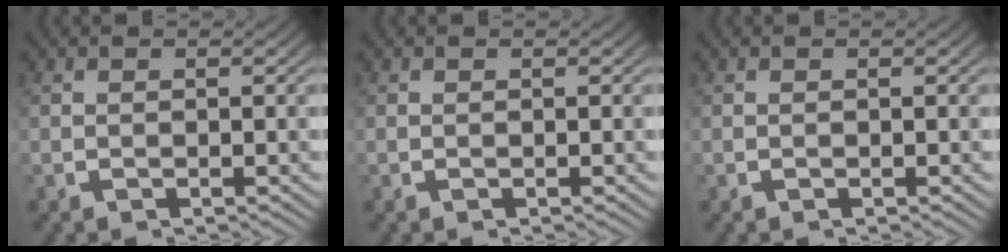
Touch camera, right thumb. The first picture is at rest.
{"total": 0.0}
{"total": 0.0}